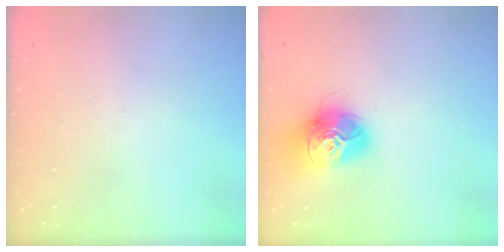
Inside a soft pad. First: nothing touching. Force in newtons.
{"total": 15.7, "press": 15.6, "slide": 1.6}